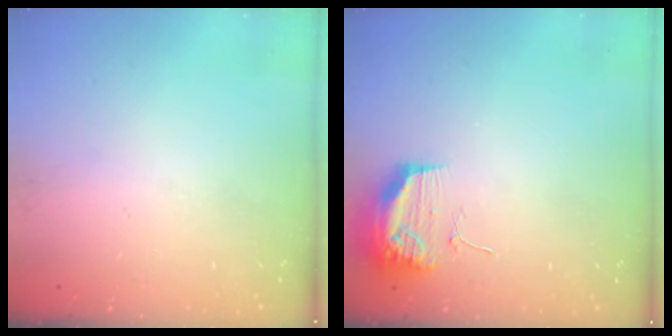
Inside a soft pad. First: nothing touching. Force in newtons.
{"total": 17.0, "press": 13.3, "slide": 10.6}